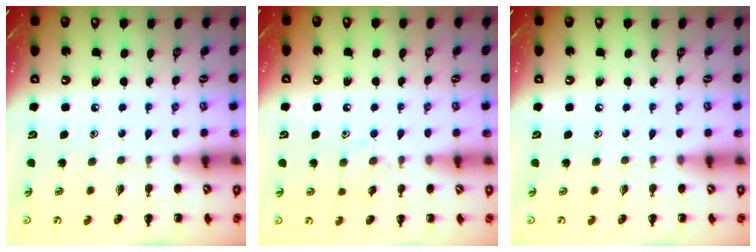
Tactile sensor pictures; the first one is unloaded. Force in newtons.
{"total": 6.1, "press": 5.8, "slide": 1.7}
{"total": 0.0}